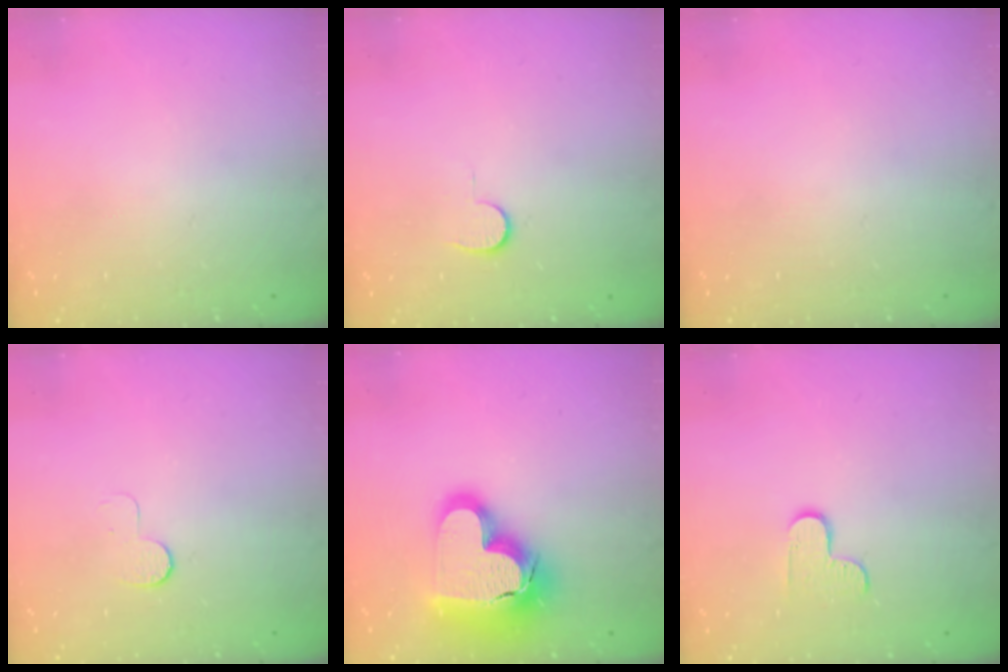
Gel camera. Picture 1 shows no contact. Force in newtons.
{"total": 4.0, "press": 4.0, "slide": 0.4}
{"total": 0.0}
{"total": 5.7, "press": 5.6, "slide": 0.6}
{"total": 22.8, "press": 22.6, "slide": 2.2}
{"total": 6.1, "press": 6.1, "slide": 0.6}